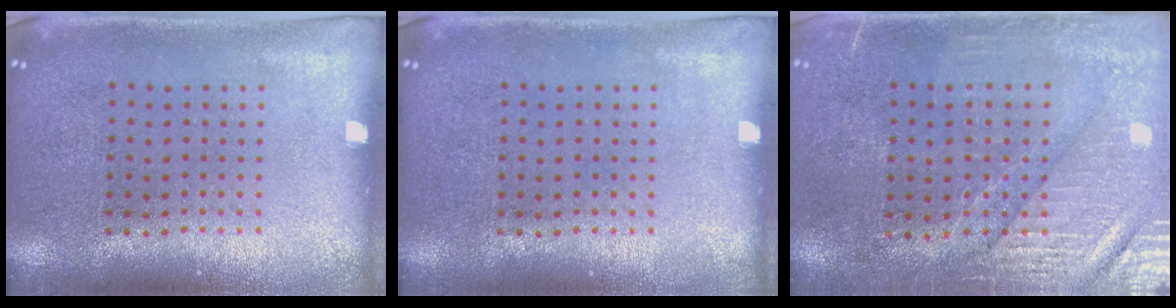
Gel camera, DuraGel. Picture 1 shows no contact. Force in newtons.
{"total": 0.0}
{"total": 3.4, "press": 3.1, "slide": 1.4}